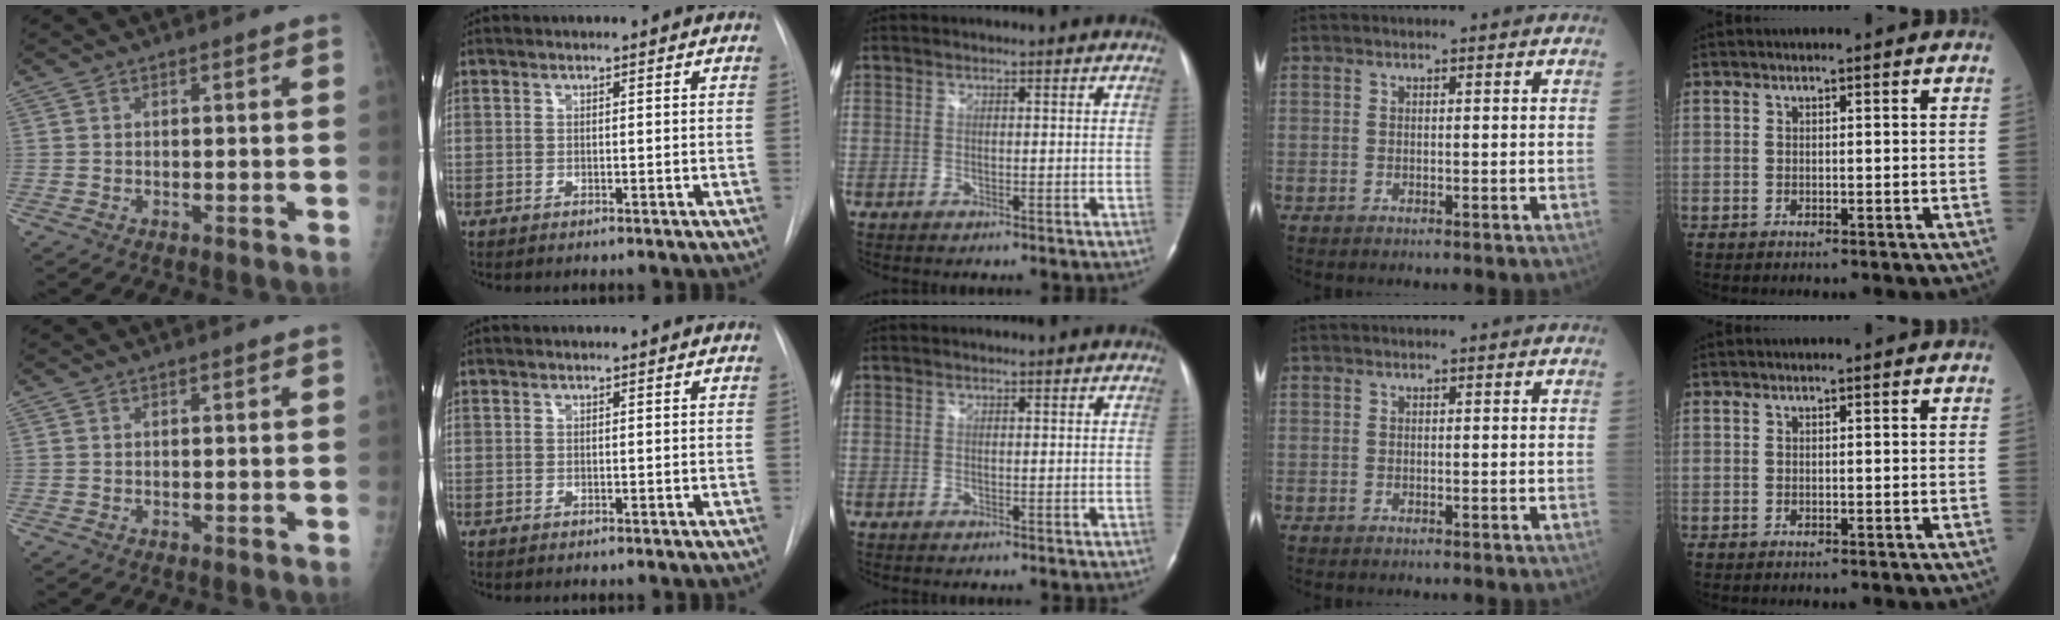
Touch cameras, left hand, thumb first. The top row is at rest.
{}